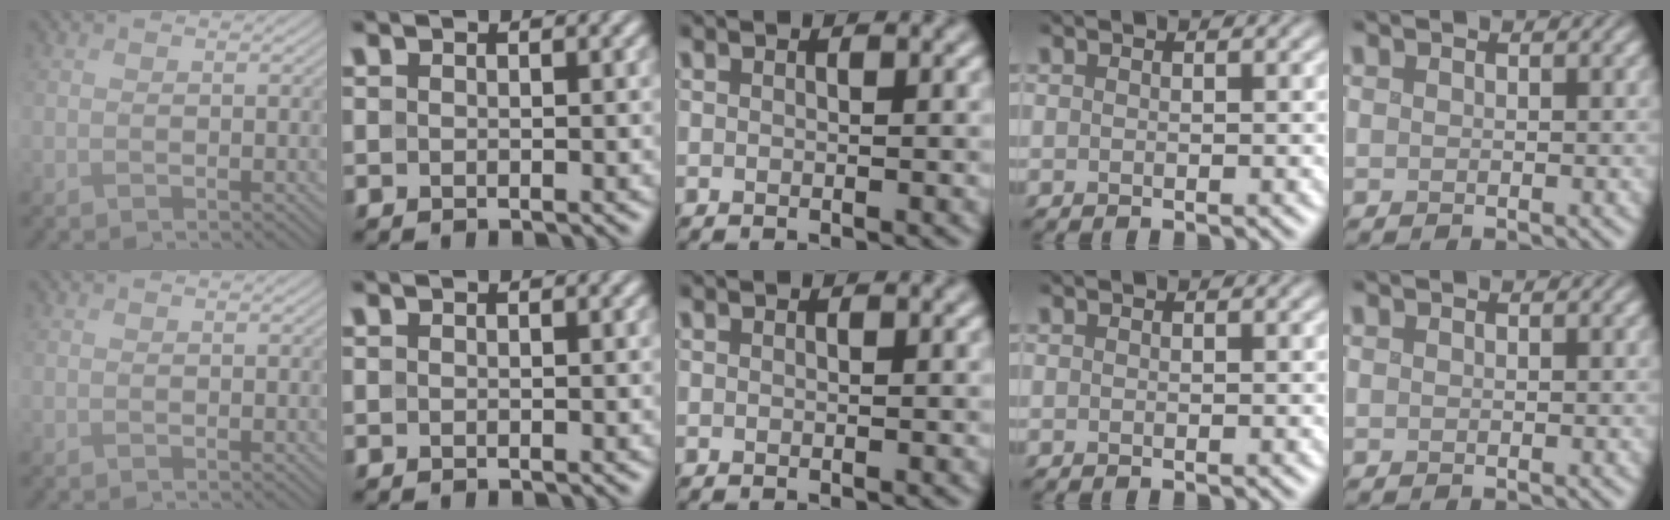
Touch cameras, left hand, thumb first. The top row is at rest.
{}